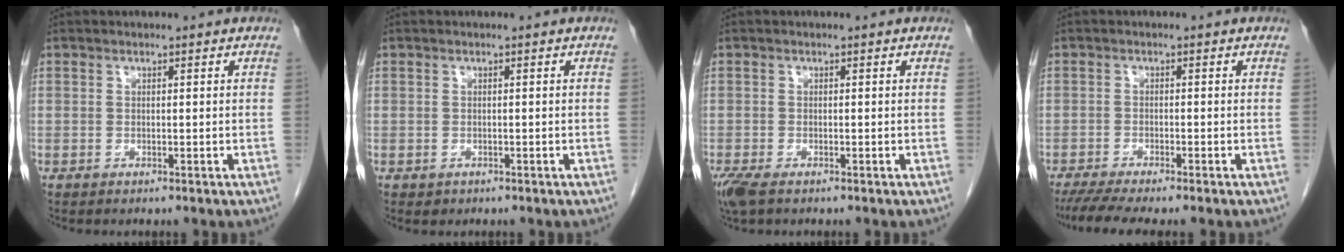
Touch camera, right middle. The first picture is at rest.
{"total": 0.9, "force": [-0.4, 0.7, 0.2], "torque": [-0.005, 0.003, 0.001]}
{"total": 3.7, "force": [-2.4, 1.4, 2.4], "torque": [-0.058, -0.013, -0.042]}
{"total": 6.2, "force": [-5.1, -0.1, 3.4], "torque": [-0.050, -0.013, -0.083]}